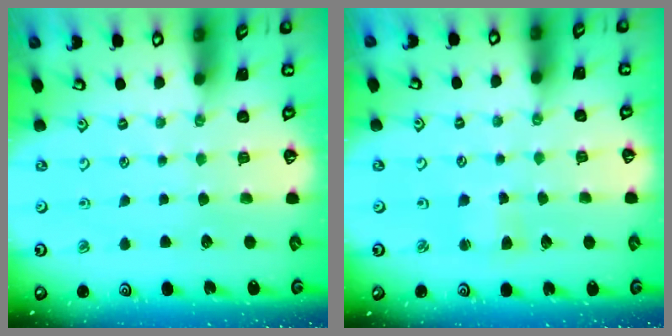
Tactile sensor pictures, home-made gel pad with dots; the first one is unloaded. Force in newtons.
{"total": 2.9, "press": 2.9, "slide": 0.4}